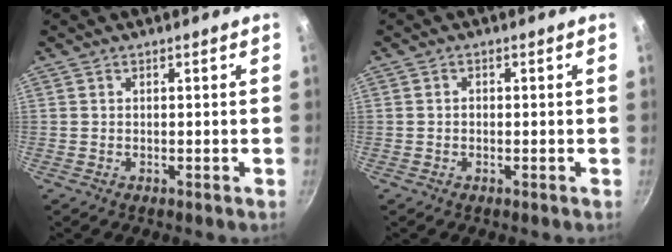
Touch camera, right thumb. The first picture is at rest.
{"total": 0.9, "force": [-0.2, 0.7, 0.4], "torque": [-0.007, 0.005, -0.003]}